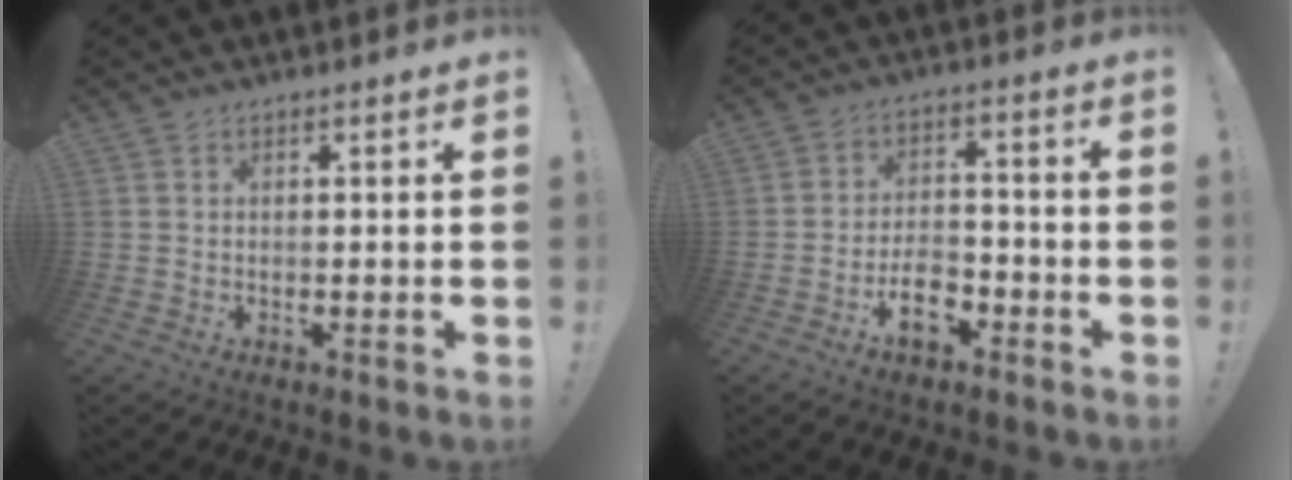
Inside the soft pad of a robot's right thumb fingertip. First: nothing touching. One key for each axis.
{"total": 8.9, "fx": -5.0, "fy": 5.2, "fz": 5.3, "tx": -0.082, "ty": 0.038, "tz": -0.084}